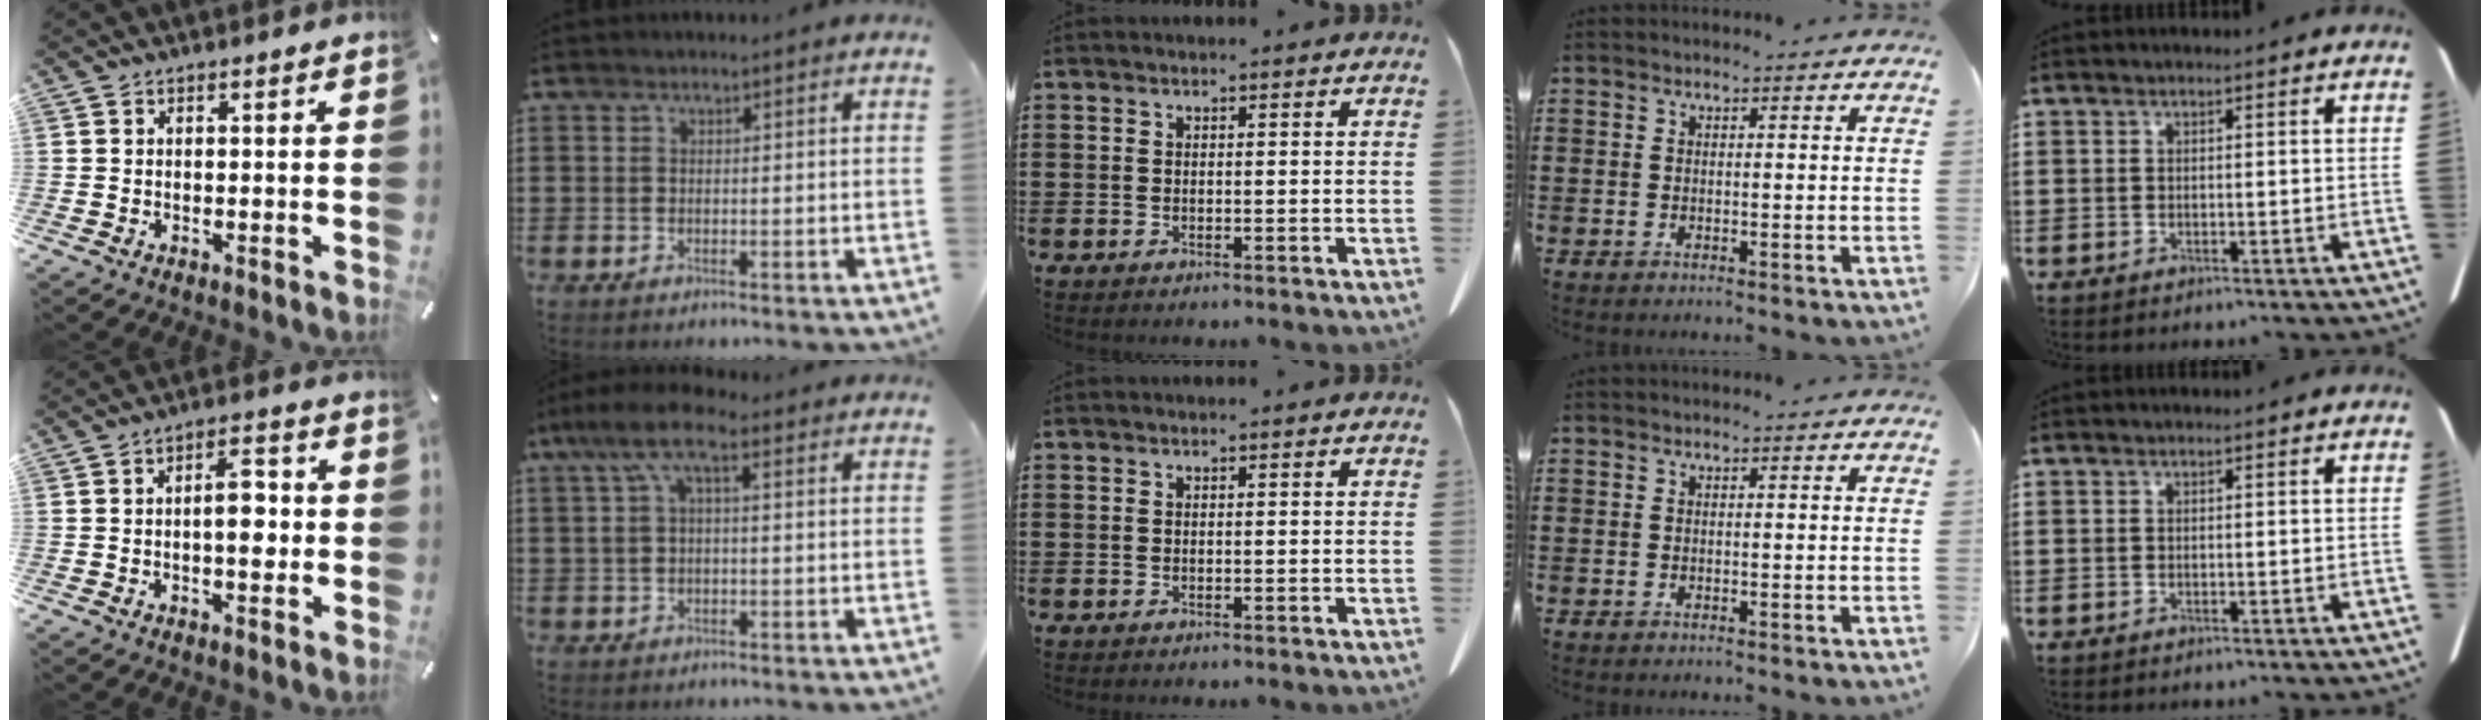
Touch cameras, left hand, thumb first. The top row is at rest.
{"thumb": {"total": 7.7, "force": [-0.5, 3.7, 6.7], "torque": [-0.092, 0.008, -0.012]}, "index": {"total": 7.1, "force": [1.7, 2.3, 6.5], "torque": [-0.139, 0.006, 0.026]}}